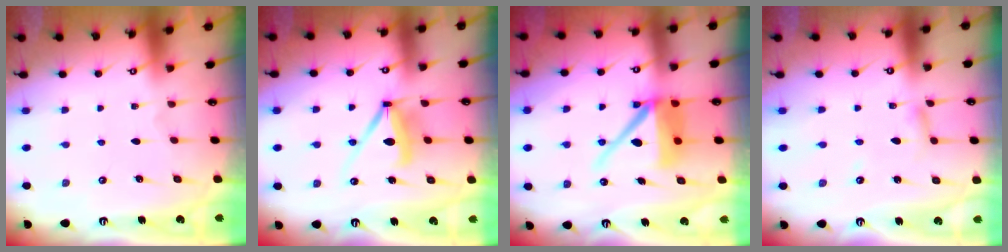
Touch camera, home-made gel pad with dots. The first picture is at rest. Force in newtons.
{"total": 11.1, "press": 11.1, "slide": 0.6}
{"total": 12.3, "press": 12.2, "slide": 1.7}
{"total": 2.8, "press": 2.7, "slide": 0.3}